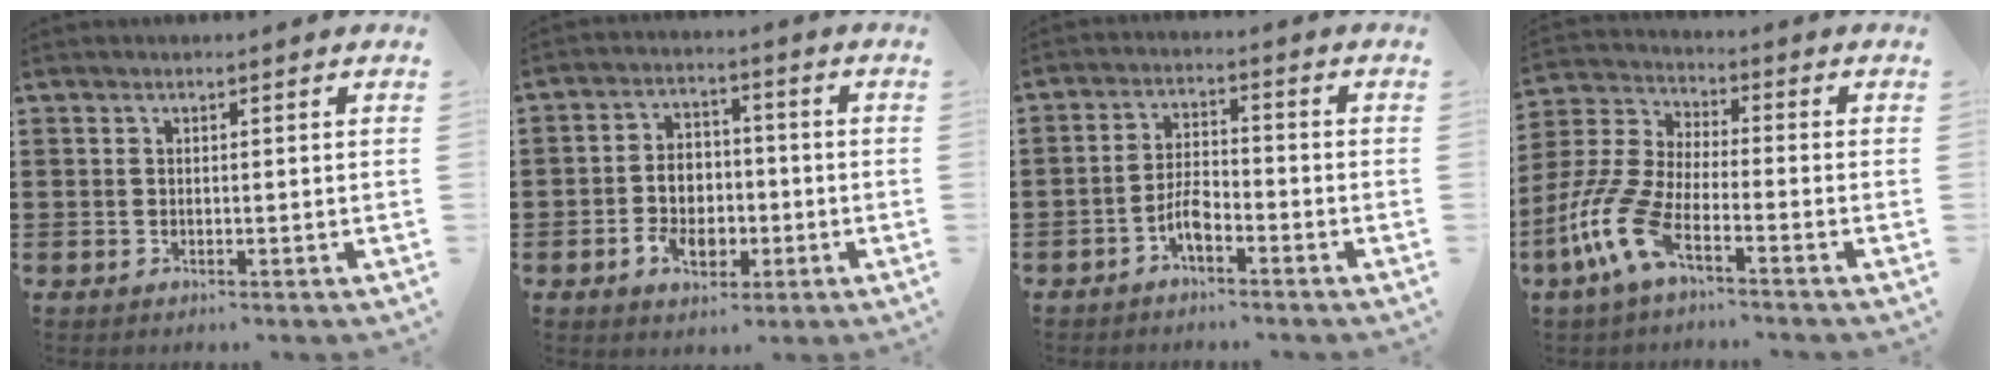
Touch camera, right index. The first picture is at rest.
{"total": 5.9, "force": [-1.7, 4.3, 3.7], "torque": [-0.060, 0.005, -0.035]}
{"total": 4.2, "force": [-2.5, 1.6, 3.0], "torque": [-0.074, 0.000, -0.053]}
{"total": 9.3, "force": [-6.2, 2.5, 6.4], "torque": [-0.186, -0.020, -0.131]}